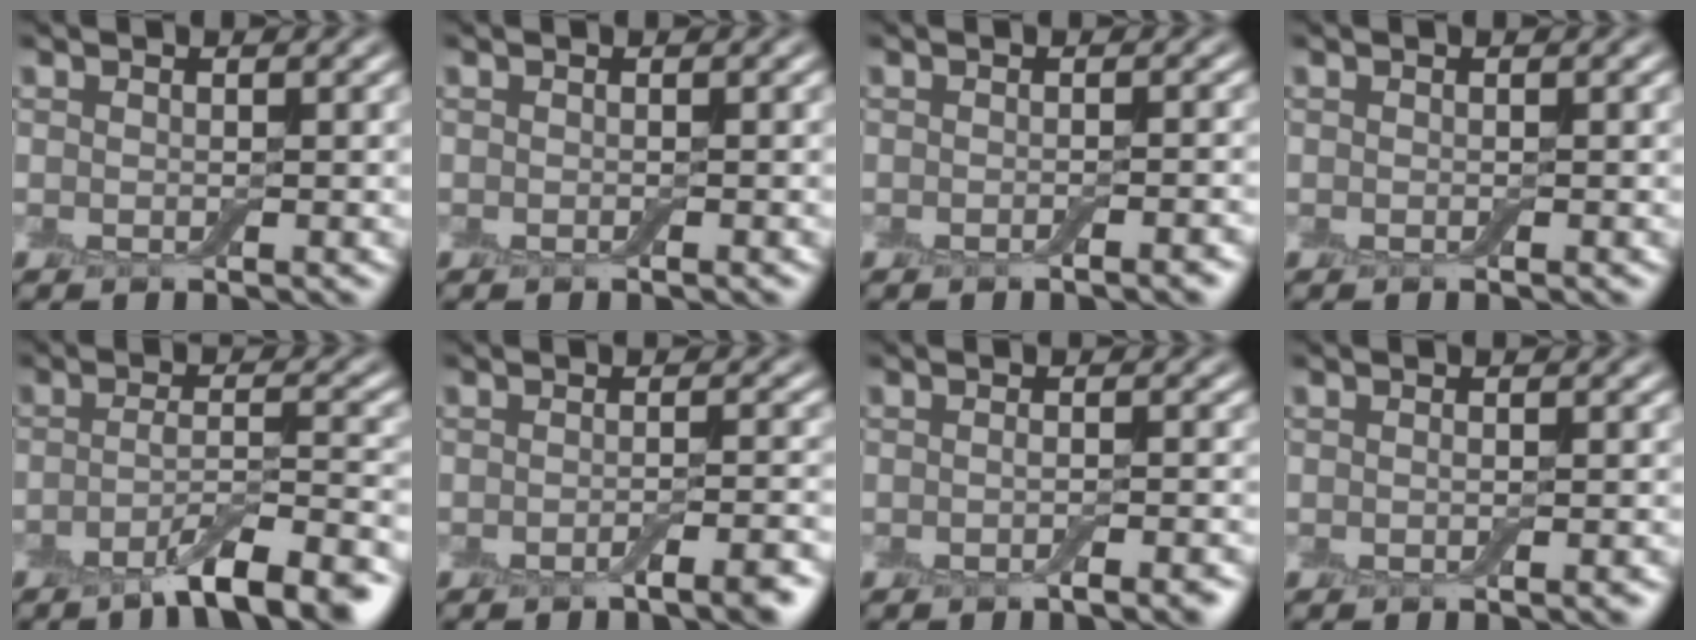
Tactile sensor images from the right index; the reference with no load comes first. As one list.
[{"total": 0.0}, {"total": 1.2, "force": [-0.6, 0.3, 1.0], "torque": [-0.004, 0.004, -0.008]}, {"total": 0.0}, {"total": 6.9, "force": [-4.4, 1.6, 5.1], "torque": [-0.073, 0.006, -0.075]}, {"total": 2.6, "force": [-1.5, 0.7, 2.1], "torque": [-0.020, 0.007, -0.032]}, {"total": 1.7, "force": [-0.9, 0.5, 1.3], "torque": [-0.014, 0.004, -0.016]}, {"total": 0.6, "force": [-0.3, 0.1, 0.5], "torque": [-0.005, 0.003, -0.004]}]